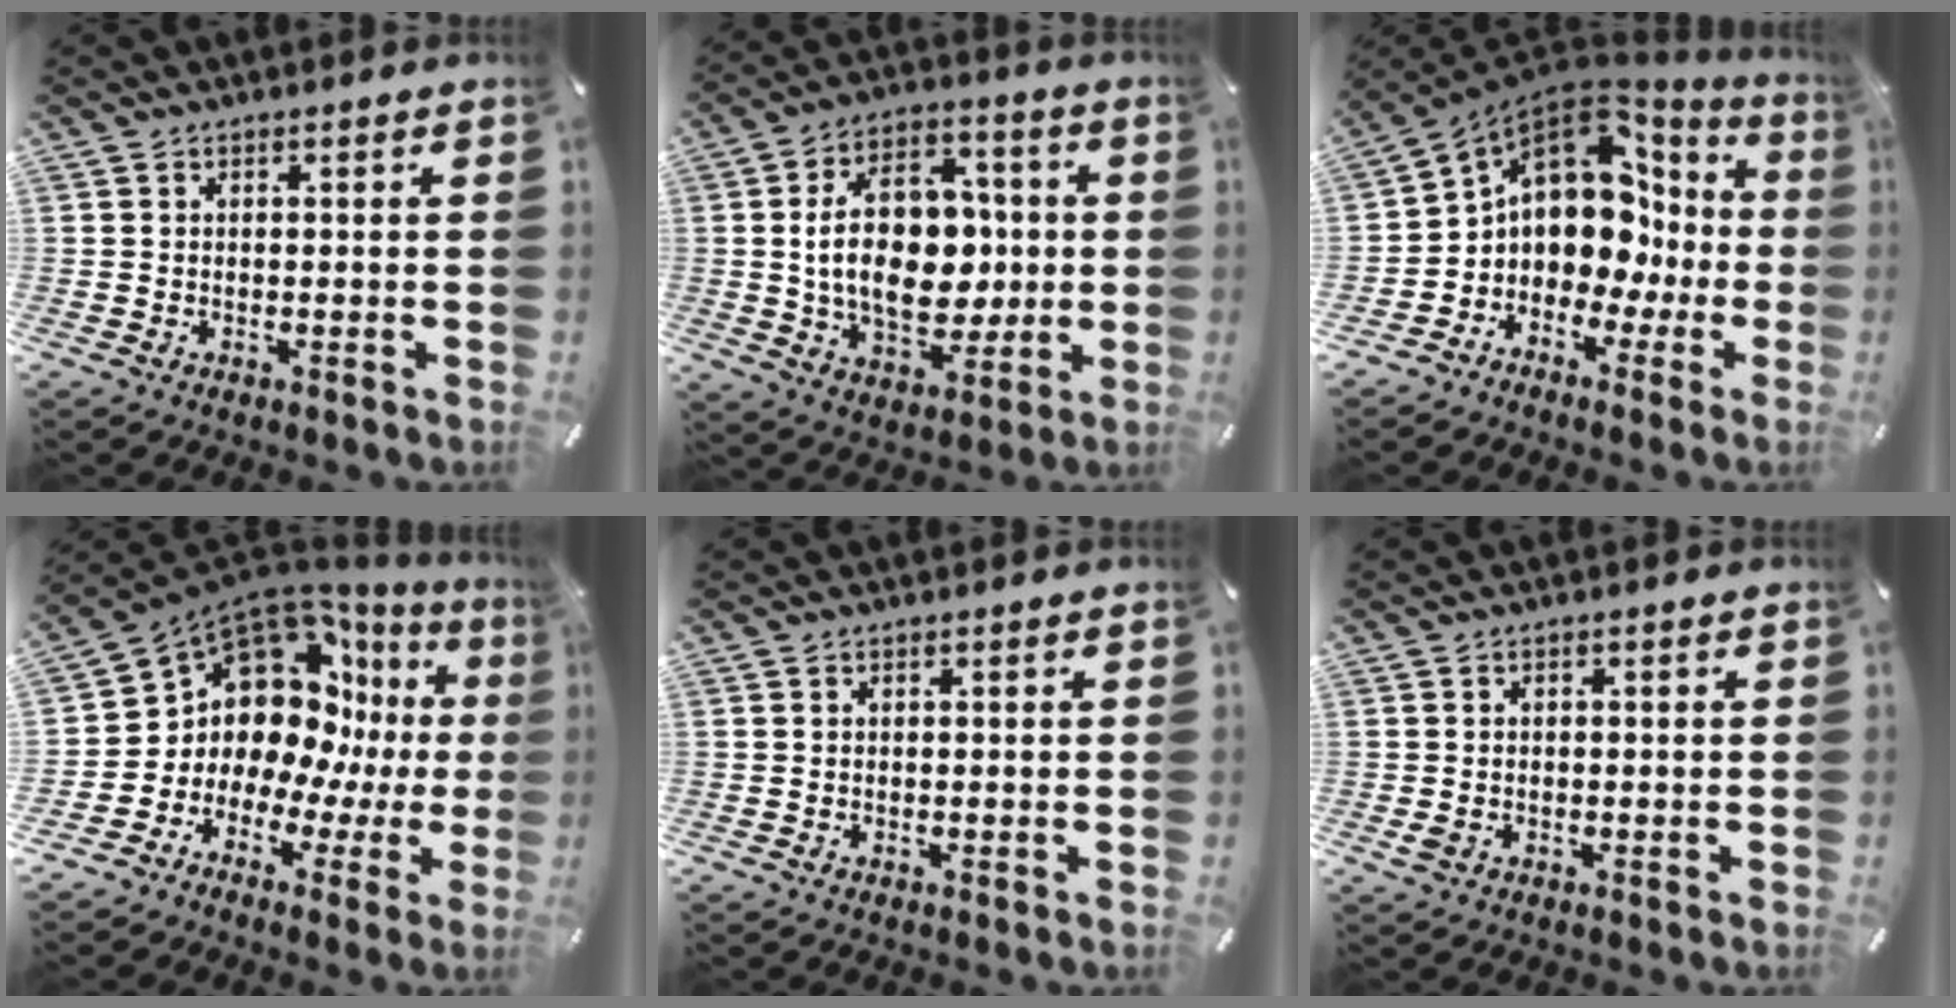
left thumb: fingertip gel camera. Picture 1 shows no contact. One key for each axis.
{"total": 18.7, "fx": 0.1, "fy": 12.8, "fz": 13.6, "tx": -0.245, "ty": 0.007, "tz": 0.002}
{"total": 12.8, "fx": 2.5, "fy": 10.4, "fz": 6.9, "tx": -0.122, "ty": -0.034, "tz": 0.043}
{"total": 13.8, "fx": 4.8, "fy": 10.7, "fz": 7.2, "tx": -0.140, "ty": -0.074, "tz": 0.085}
{"total": 0.0}
{"total": 1.6, "fx": -0.5, "fy": 1.2, "fz": 1.1, "tx": -0.026, "ty": -0.001, "tz": -0.010}